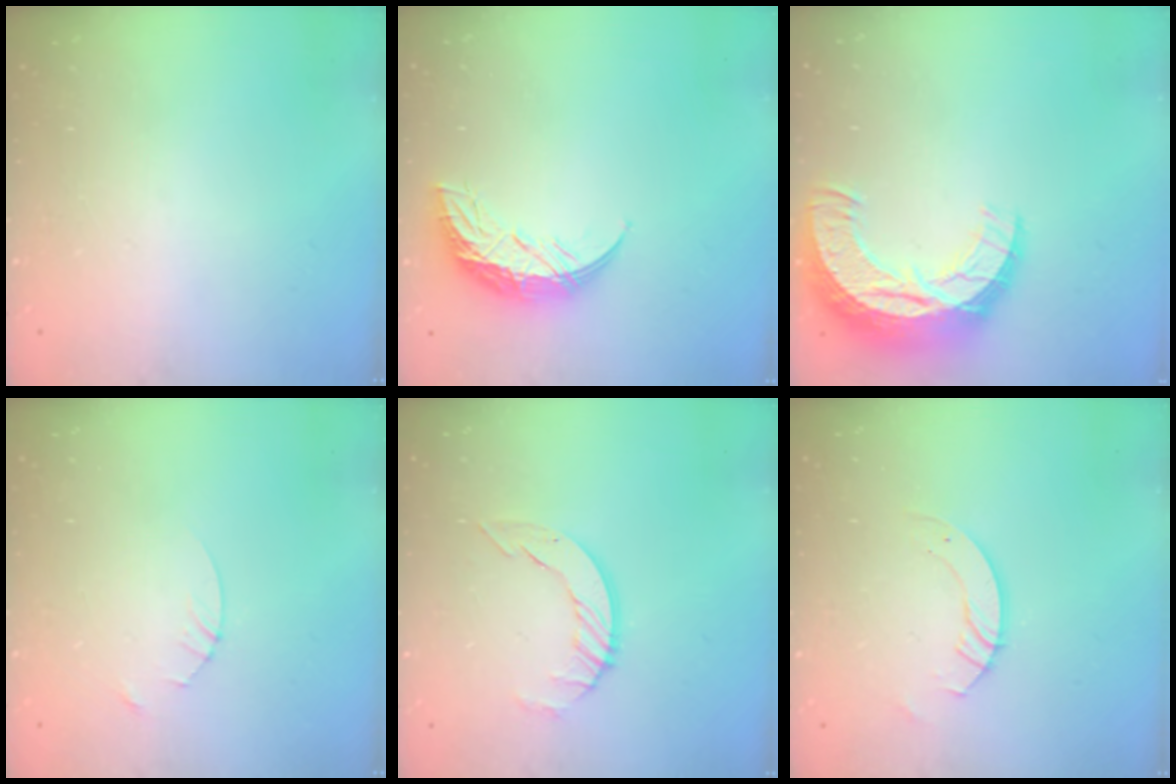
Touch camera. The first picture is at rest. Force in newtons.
{"total": 11.3, "press": 11.3, "slide": 0.3}
{"total": 15.9, "press": 15.9, "slide": 0.9}
{"total": 2.5, "press": 2.5, "slide": 0.3}
{"total": 4.9, "press": 4.9, "slide": 0.3}
{"total": 3.2, "press": 3.2, "slide": 0.2}